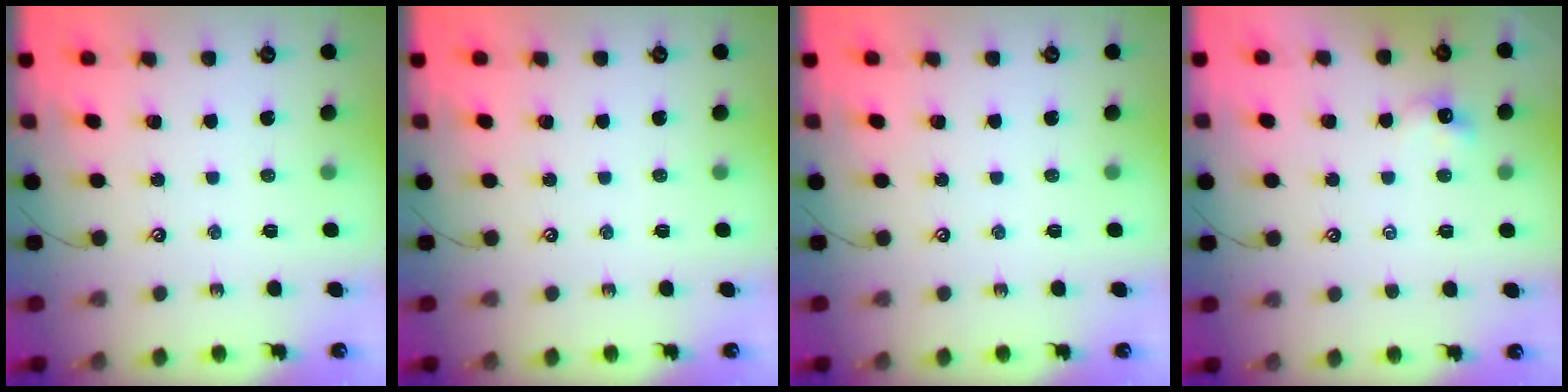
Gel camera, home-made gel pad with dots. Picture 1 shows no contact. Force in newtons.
{"total": 0.0}
{"total": 0.0}
{"total": 0.8, "press": 0.7, "slide": 0.4}